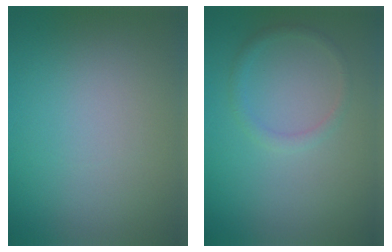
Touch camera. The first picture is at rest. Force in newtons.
{"total": 1.2, "press": 1.2, "slide": 0.2}